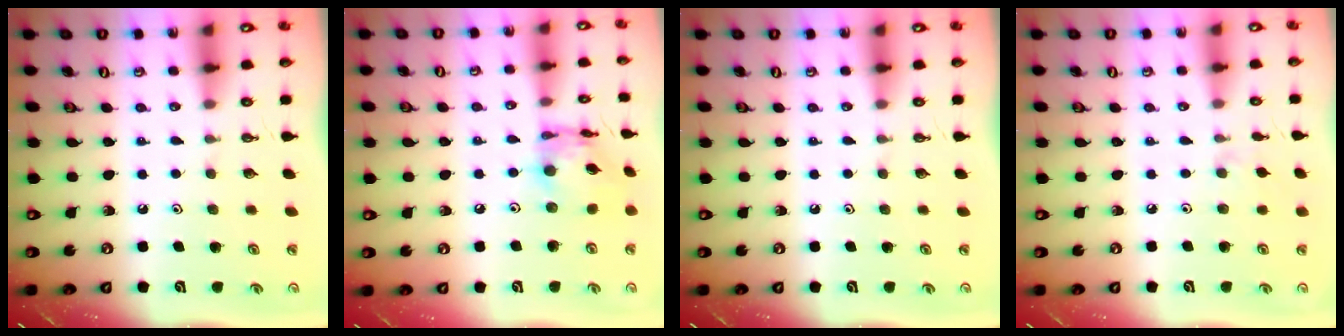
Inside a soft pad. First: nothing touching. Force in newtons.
{"total": 12.5, "press": 12.5, "slide": 1.1}
{"total": 0.0}
{"total": 1.1, "press": 1.0, "slide": 0.4}